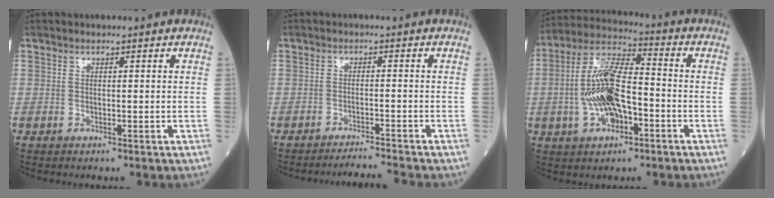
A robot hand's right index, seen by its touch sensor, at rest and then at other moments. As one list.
[{"total": 4.7, "force": [-4.4, -1.7, 0.3], "torque": [-0.003, -0.009, -0.072]}, {"total": 12.2, "force": [-2.4, 4.8, 10.9], "torque": [-0.232, 0.015, -0.044]}]